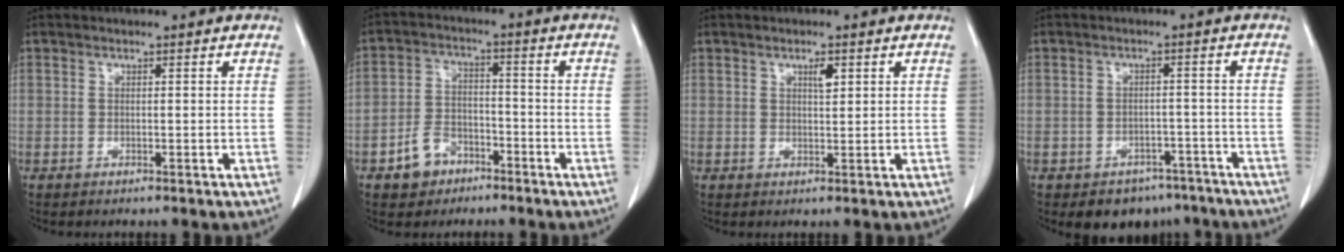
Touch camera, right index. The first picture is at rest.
{"total": 6.3, "force": [-3.6, 4.5, 2.4], "torque": [-0.053, 0.014, -0.055]}
{"total": 1.9, "force": [0.9, 0.6, 1.6], "torque": [-0.027, -0.002, 0.015]}
{"total": 7.0, "force": [-5.3, 4.4, 1.3], "torque": [0.004, 0.016, -0.069]}